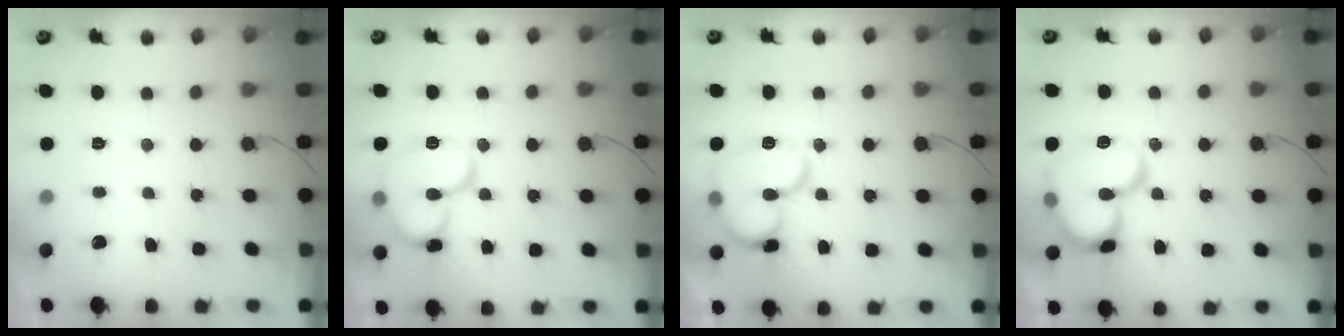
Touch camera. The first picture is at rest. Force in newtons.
{"total": 14.0, "press": 13.9, "slide": 1.6}
{"total": 14.1, "press": 13.9, "slide": 2.5}
{"total": 16.4, "press": 16.3, "slide": 1.6}